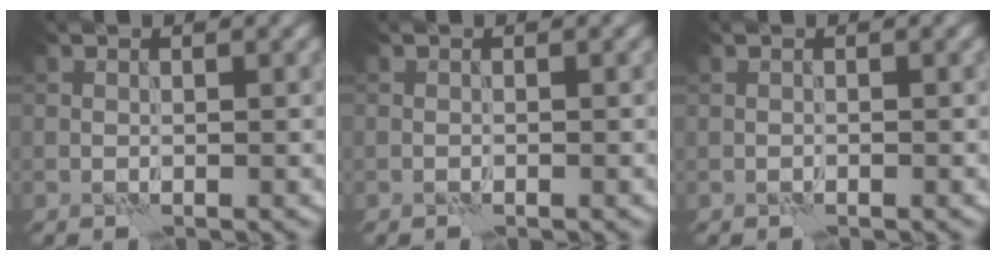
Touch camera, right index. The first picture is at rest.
{"total": 0.0}
{"total": 0.0}